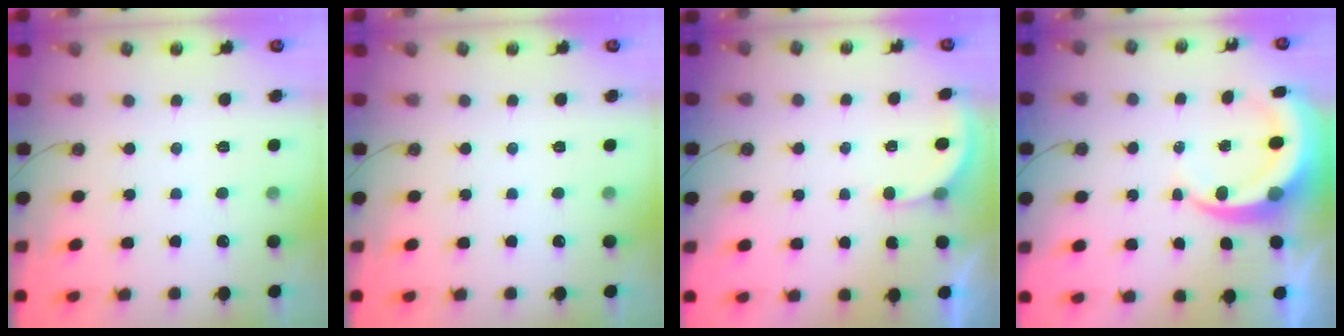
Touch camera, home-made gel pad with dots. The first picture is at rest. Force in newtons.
{"total": 0.0}
{"total": 2.4, "press": 2.4, "slide": 0.3}
{"total": 8.2, "press": 8.1, "slide": 1.0}